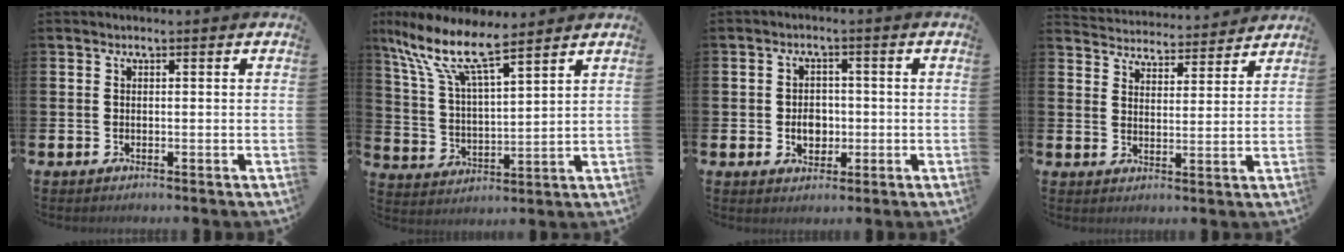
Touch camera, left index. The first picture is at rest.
{"total": 10.7, "force": [8.6, 2.5, 5.9], "torque": [-0.153, -0.036, 0.149]}
{"total": 3.5, "force": [-0.4, 2.8, 2.1], "torque": [-0.027, -0.001, -0.015]}
{"total": 4.7, "force": [4.6, 0.7, -0.3], "torque": [-0.010, -0.041, 0.080]}